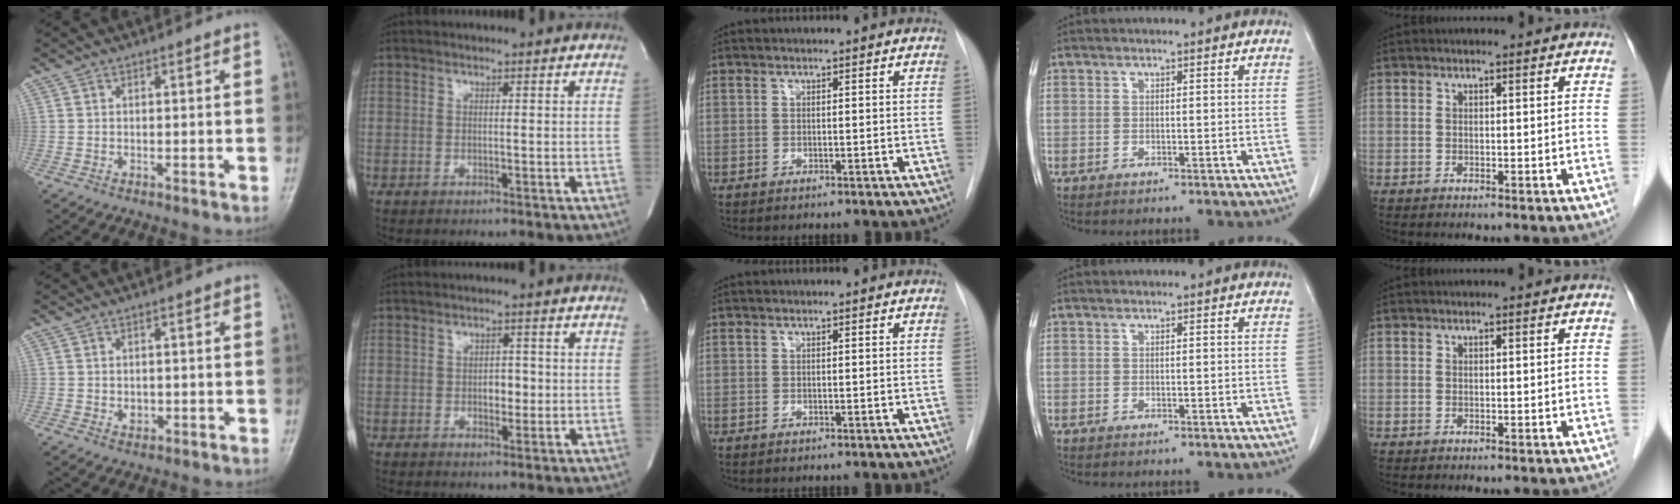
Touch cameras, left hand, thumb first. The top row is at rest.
{"thumb": {"total": 1.8, "force": [0.1, 1.4, 1.1], "torque": [-0.008, 0.000, 0.005]}, "index": {"total": 2.4, "force": [-0.3, 1.5, 1.9], "torque": [-0.020, 0.002, -0.003]}}